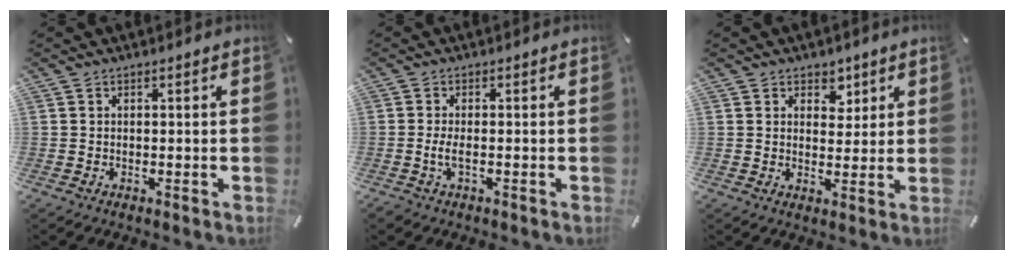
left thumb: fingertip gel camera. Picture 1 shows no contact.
{"total": 3.0, "force": [-0.8, 1.1, 2.6], "torque": [-0.060, -0.001, -0.017]}
{"total": 4.3, "force": [2.3, 3.5, 0.9], "torque": [0.010, -0.012, 0.033]}